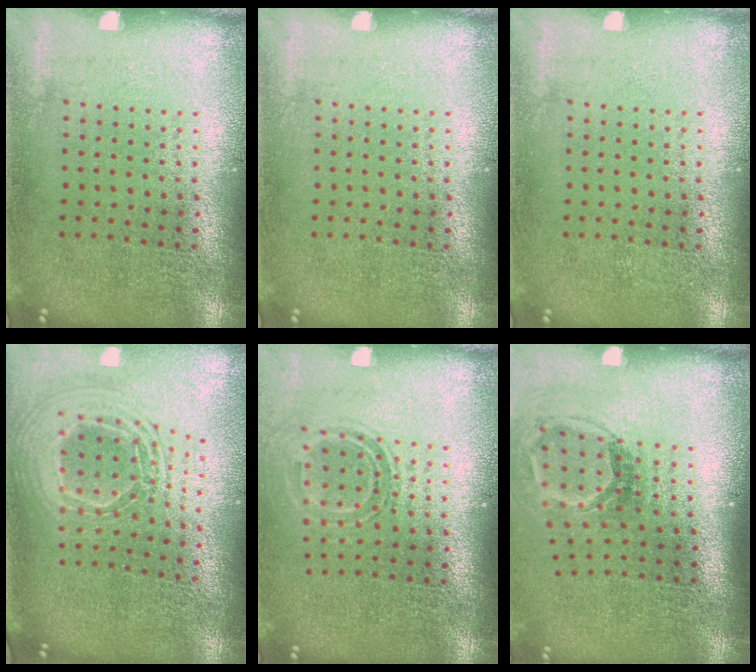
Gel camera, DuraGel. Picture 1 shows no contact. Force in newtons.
{"total": 0.0}
{"total": 0.0}
{"total": 2.2, "press": 1.8, "slide": 1.4}
{"total": 1.5, "press": 1.1, "slide": 1.0}
{"total": 1.7, "press": 1.2, "slide": 1.3}